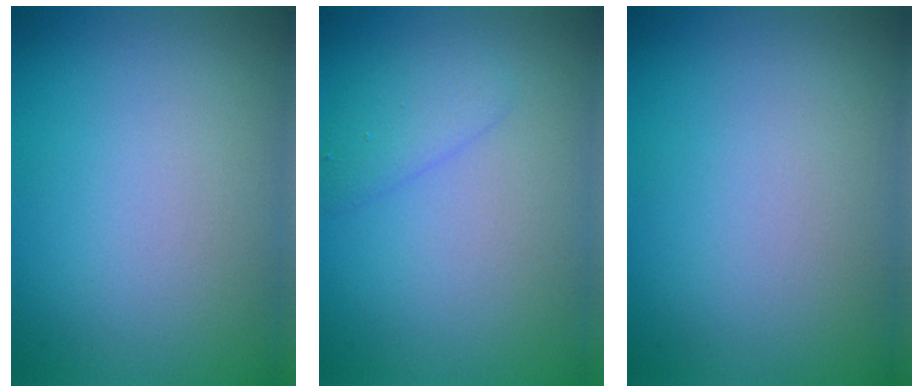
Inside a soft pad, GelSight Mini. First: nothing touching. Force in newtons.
{"total": 1.9, "press": 1.9, "slide": 0.1}
{"total": 0.0}